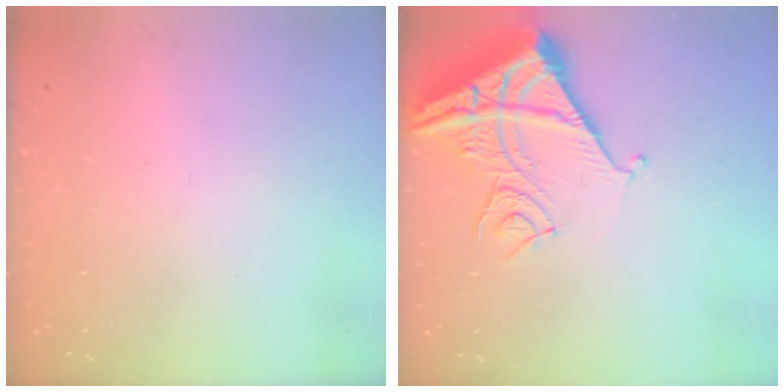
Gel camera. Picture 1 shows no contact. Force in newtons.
{"total": 12.2, "press": 12.1, "slide": 1.5}